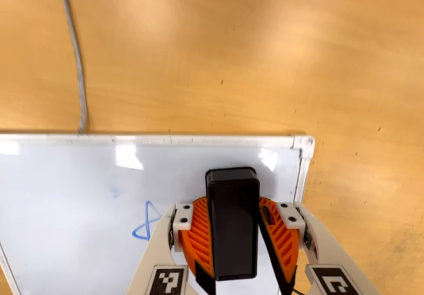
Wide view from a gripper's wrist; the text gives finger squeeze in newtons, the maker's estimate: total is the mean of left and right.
{"total": 11.2, "left": 12.6, "right": 9.9}